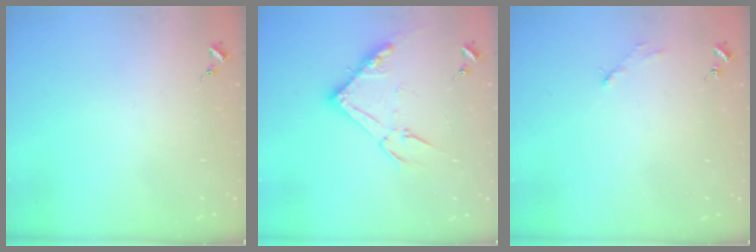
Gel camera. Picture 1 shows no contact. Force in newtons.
{"total": 14.8, "press": 14.8, "slide": 0.4}
{"total": 2.9, "press": 2.9, "slide": 0.4}